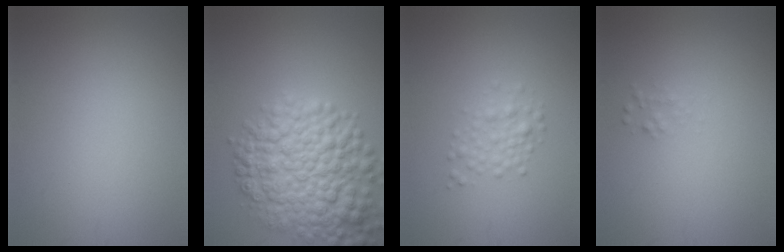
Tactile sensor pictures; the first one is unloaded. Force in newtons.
{"total": 8.8, "press": 8.8, "slide": 0.3}
{"total": 1.9, "press": 1.9, "slide": 0.0}
{"total": 0.7, "press": 0.7, "slide": 0.0}